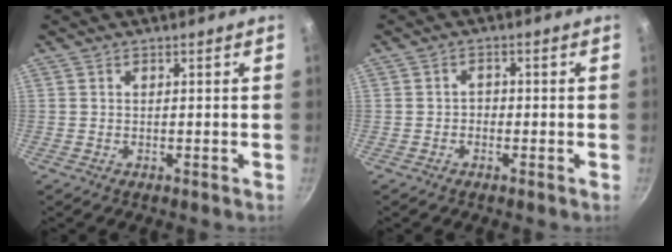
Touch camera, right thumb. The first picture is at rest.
{"total": 1.5, "force": [-0.5, 1.2, 0.8], "torque": [-0.006, 0.007, -0.011]}